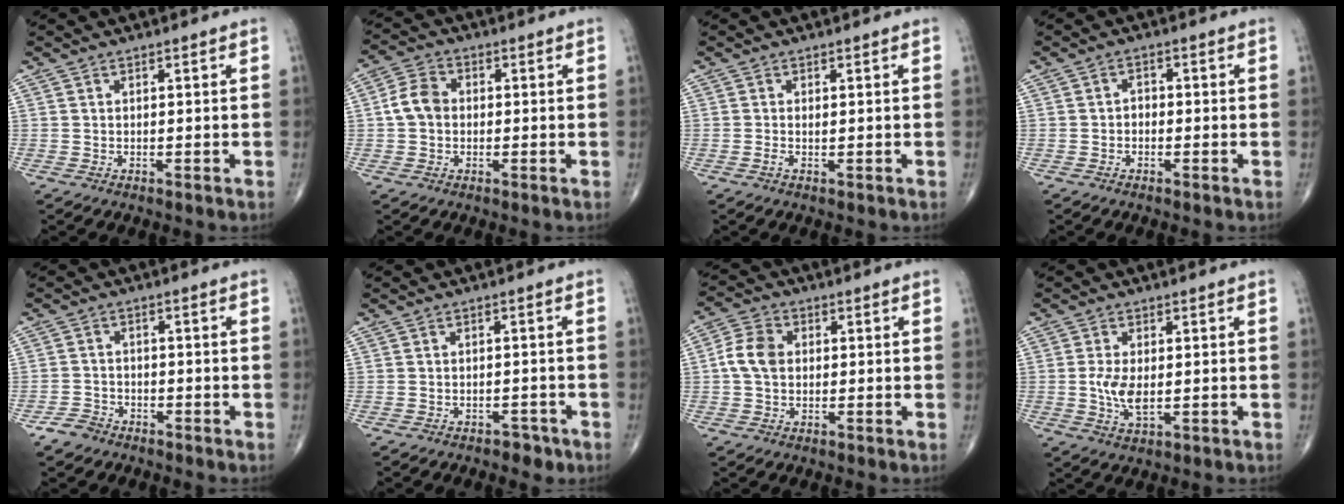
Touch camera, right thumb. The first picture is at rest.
{"total": 5.5, "force": [-0.1, 4.3, 3.4], "torque": [-0.059, 0.015, -0.011]}
{"total": 0.8, "force": [-0.1, 0.3, 0.7], "torque": [-0.013, 0.003, -0.002]}
{"total": 1.7, "force": [-0.6, 1.3, 0.9], "torque": [-0.003, 0.009, -0.016]}
{"total": 3.4, "force": [-2.6, 2.2, 0.7], "torque": [-0.010, 0.014, -0.049]}
{"total": 2.8, "force": [-2.0, 1.7, 0.9], "torque": [-0.003, 0.015, -0.024]}
{"total": 6.2, "force": [0.2, 4.6, 4.2], "torque": [-0.080, 0.013, -0.003]}
{"total": 5.3, "force": [-0.3, 2.5, 4.6], "torque": [-0.097, -0.010, -0.003]}